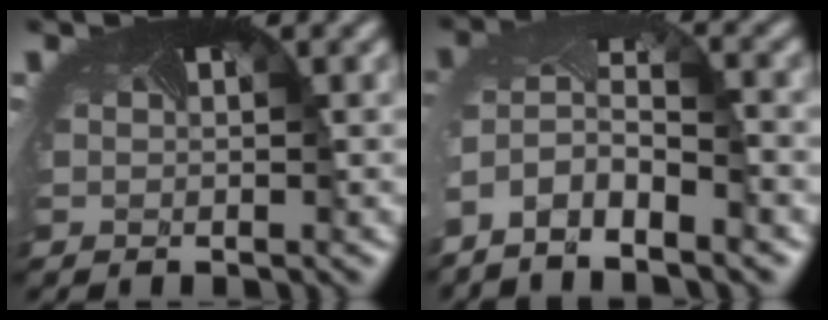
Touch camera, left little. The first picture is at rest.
{"total": 6.8, "force": [-4.8, 2.1, 4.3], "torque": [-0.103, -0.016, -0.084]}